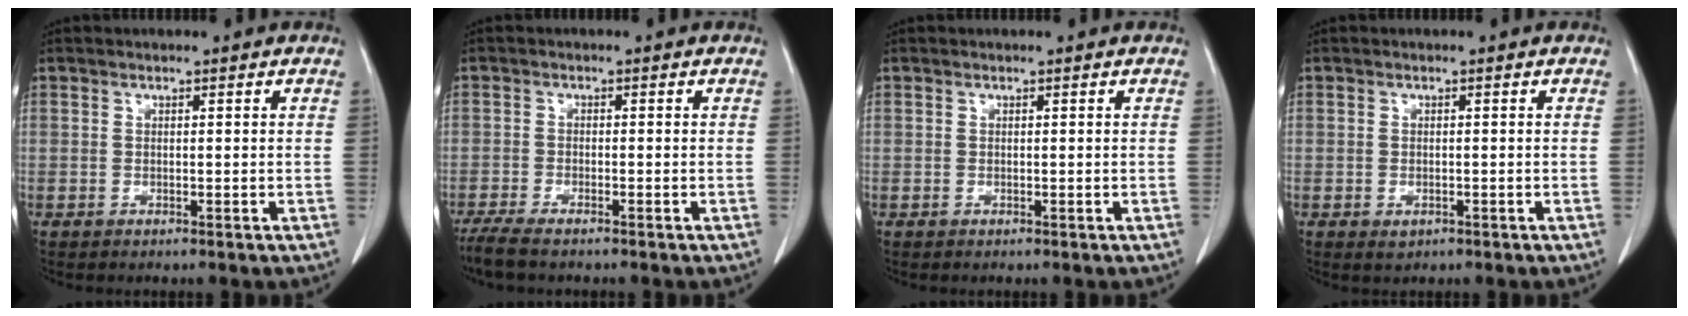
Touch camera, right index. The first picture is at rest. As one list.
[{"total": 4.1, "force": [-3.3, 0.7, 2.3], "torque": [-0.045, -0.011, -0.057]}, {"total": 0.0}, {"total": 1.0, "force": [-0.4, 0.7, 0.6], "torque": [-0.011, -0.001, 0.001]}]